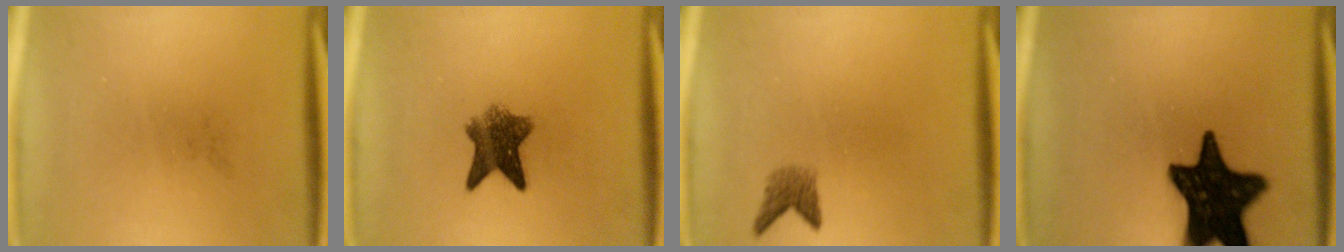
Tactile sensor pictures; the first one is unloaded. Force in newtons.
{"total": 6.5}
{"total": 2.0}
{"total": 18.1}